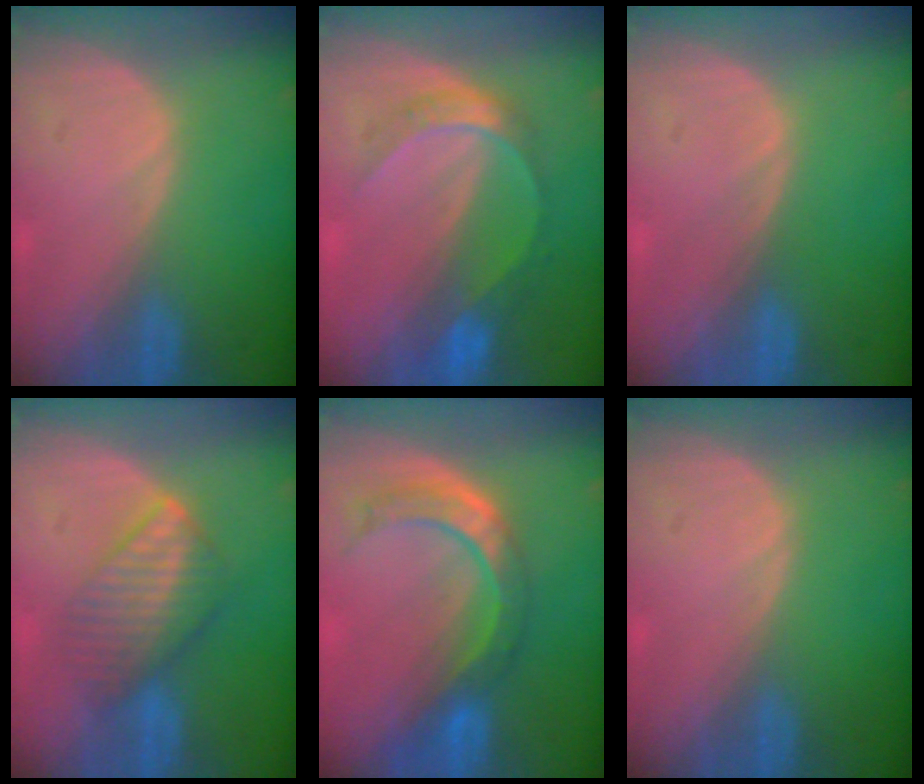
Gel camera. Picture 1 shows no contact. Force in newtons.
{"total": 6.5, "press": 5.6, "slide": 3.3}
{"total": 0.0}
{"total": 6.6, "press": 6.5, "slide": 1.3}
{"total": 7.5, "press": 7.0, "slide": 2.7}
{"total": 0.0}